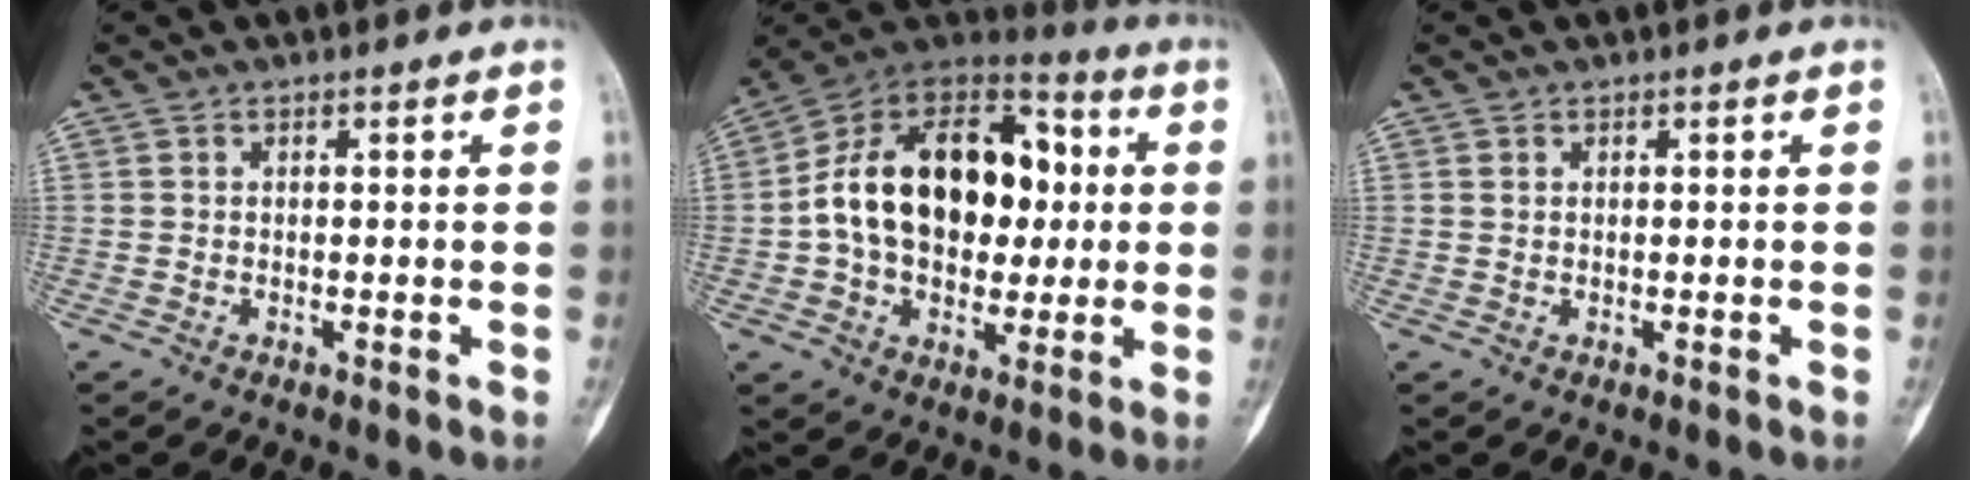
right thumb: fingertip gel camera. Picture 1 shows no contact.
{"total": 24.2, "force": [1.2, 16.2, 17.9], "torque": [-0.267, 0.033, 0.021]}
{"total": 0.0}